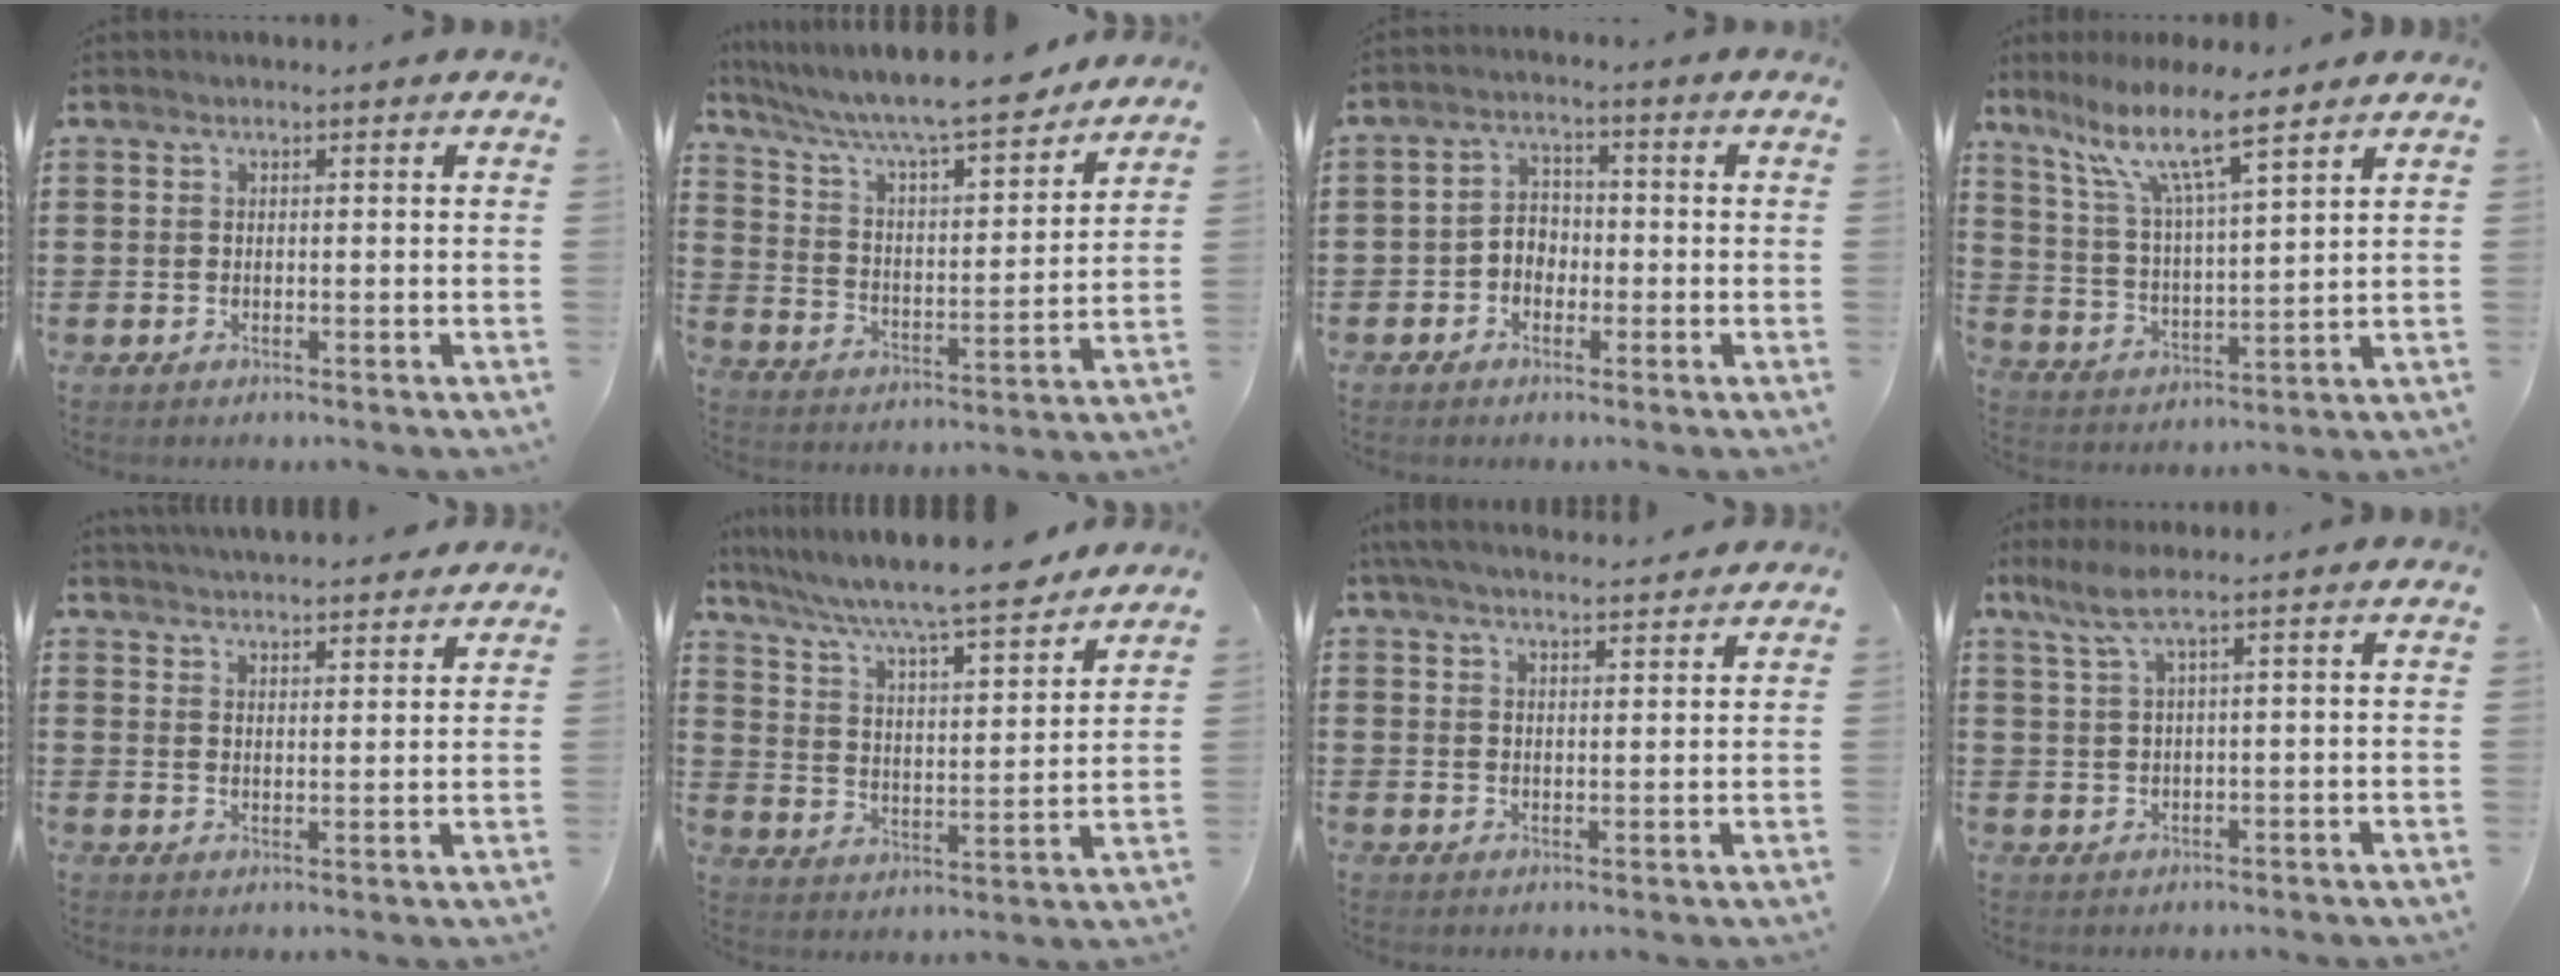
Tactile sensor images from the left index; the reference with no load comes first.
{"total": 8.7, "force": [7.5, 0.7, 4.4], "torque": [-0.114, -0.046, 0.122]}
{"total": 3.2, "force": [-1.6, 2.4, 1.3], "torque": [-0.032, 0.010, -0.037]}
{"total": 9.7, "force": [7.2, 1.3, 6.3], "torque": [-0.145, -0.032, 0.124]}
{"total": 3.9, "force": [3.9, 0.0, 0.1], "torque": [-0.016, -0.017, 0.070]}
{"total": 8.0, "force": [7.0, 0.4, 3.8], "torque": [-0.101, -0.043, 0.112]}
{"total": 4.2, "force": [3.9, 0.3, 1.4], "torque": [-0.038, -0.007, 0.073]}
{"total": 3.5, "force": [1.5, 0.0, 3.1], "torque": [-0.072, -0.003, 0.023]}